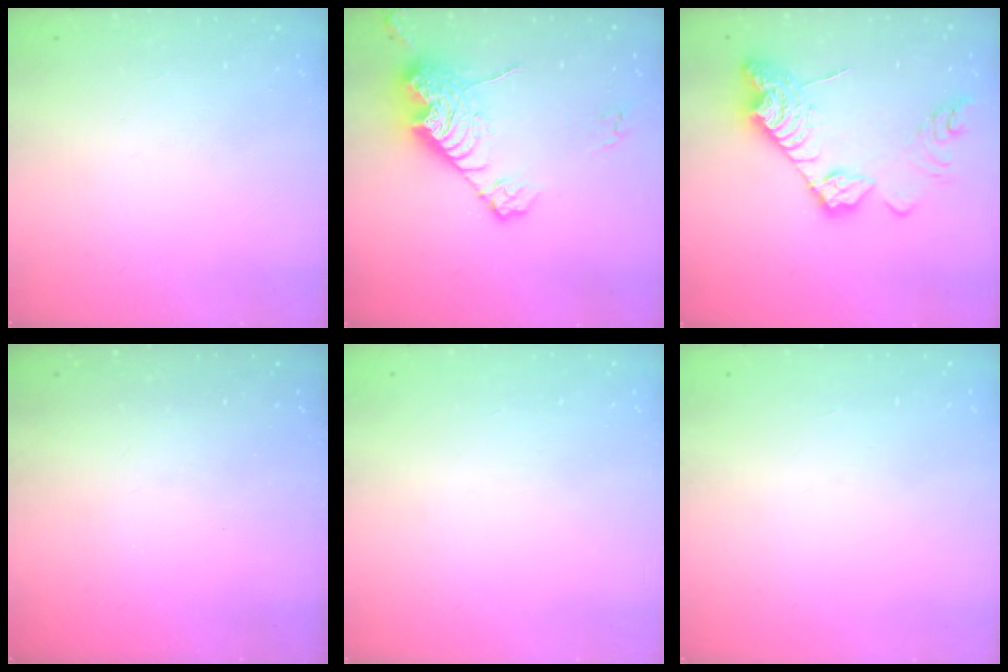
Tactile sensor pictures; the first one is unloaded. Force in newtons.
{"total": 15.4, "press": 15.3, "slide": 1.5}
{"total": 17.9, "press": 17.8, "slide": 1.5}
{"total": 0.0}
{"total": 0.0}
{"total": 0.0}